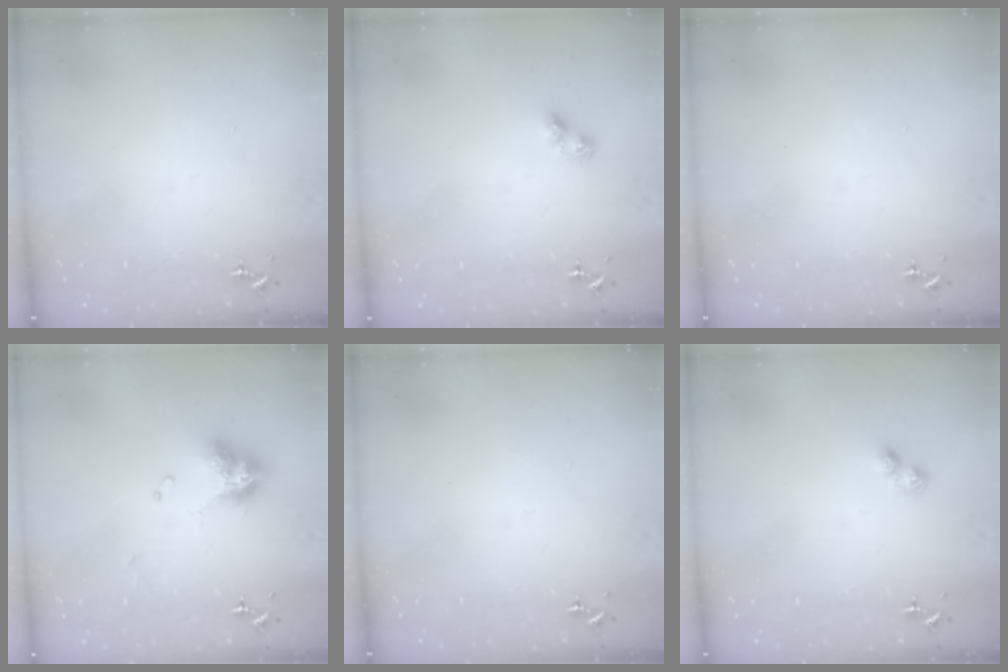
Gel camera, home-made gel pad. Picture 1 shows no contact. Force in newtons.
{"total": 5.3, "press": 5.3, "slide": 0.4}
{"total": 0.0}
{"total": 11.9, "press": 11.8, "slide": 1.4}
{"total": 0.0}
{"total": 3.6, "press": 3.5, "slide": 0.4}